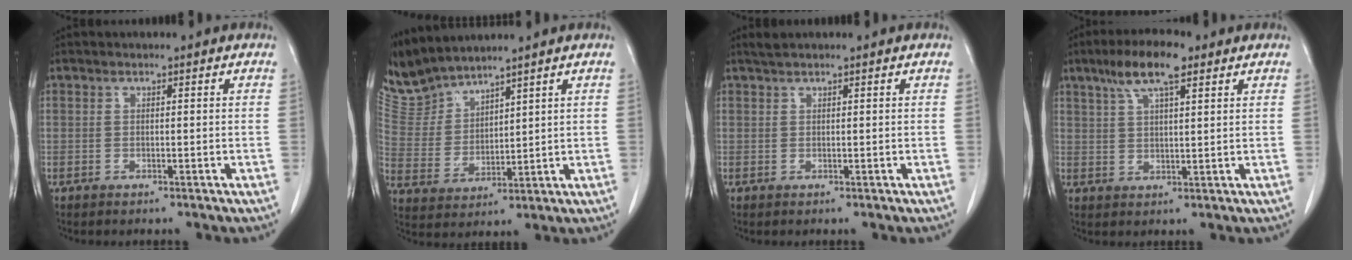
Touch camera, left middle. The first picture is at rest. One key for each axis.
{"total": 7.4, "fx": 7.3, "fy": 0.3, "fz": 0.6, "tx": -0.037, "ty": 0.011, "tz": 0.168}
{"total": 1.0, "fx": 0.9, "fy": -0.1, "fz": 0.4, "tx": -0.013, "ty": 0.007, "tz": 0.023}
{"total": 7.7, "fx": 4.7, "fy": 1.6, "fz": 5.9, "tx": -0.115, "ty": 0.016, "tz": 0.084}